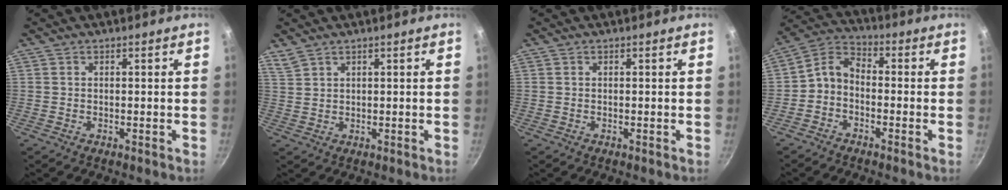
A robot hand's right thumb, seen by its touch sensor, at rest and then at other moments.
{"total": 2.5, "force": [2.2, 0.9, 0.9], "torque": [-0.018, -0.005, 0.050]}
{"total": 0.0}
{"total": 5.8, "force": [-2.0, 4.0, 3.7], "torque": [-0.068, 0.041, -0.055]}